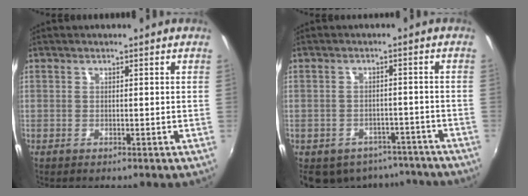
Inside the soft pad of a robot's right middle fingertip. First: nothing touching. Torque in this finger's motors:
{"motor_torque": [1.07, -1.07, 0.03, 0.07]}